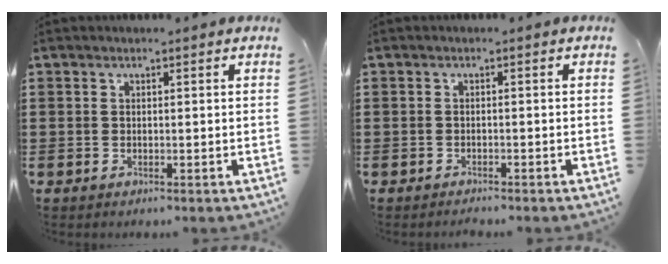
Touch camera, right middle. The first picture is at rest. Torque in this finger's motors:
{"motor_torque": [-0.24, 0.02, 0.03, -0.01]}